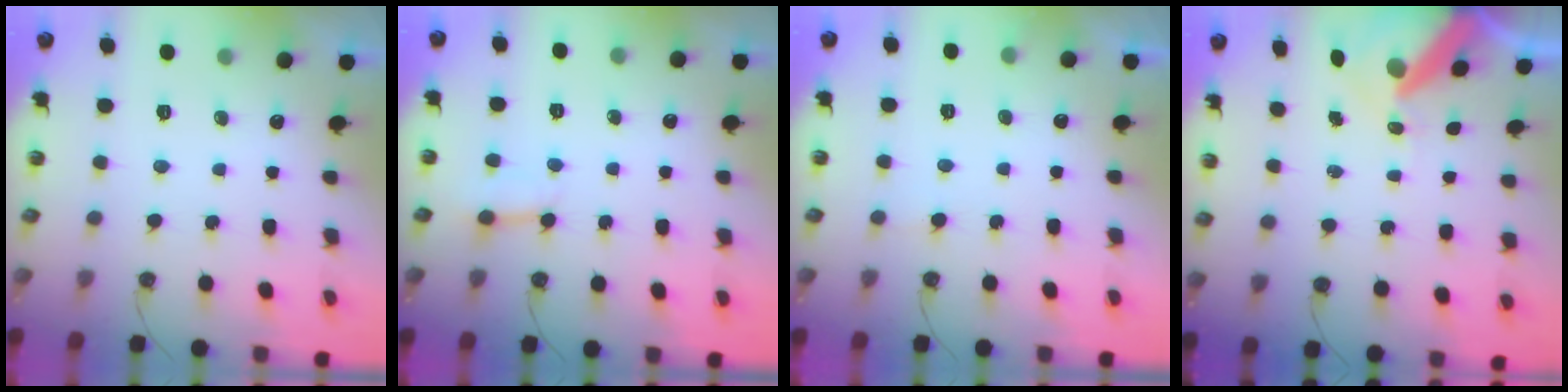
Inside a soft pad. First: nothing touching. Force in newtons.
{"total": 2.5, "press": 2.5, "slide": 0.2}
{"total": 4.1, "press": 4.1, "slide": 0.3}
{"total": 11.1, "press": 11.0, "slide": 1.3}